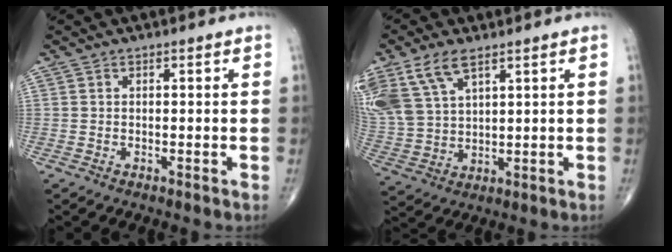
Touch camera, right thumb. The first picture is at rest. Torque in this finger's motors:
{"motor_torque": [-0.67, 2.30, 1.21, 1.15, 0.14]}